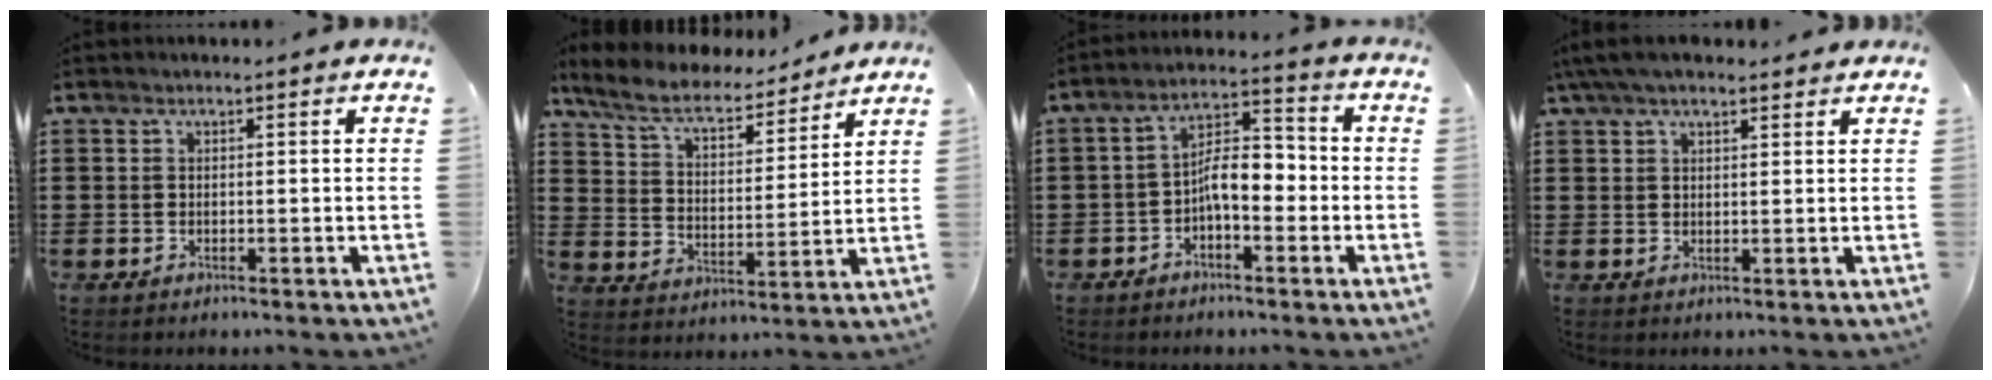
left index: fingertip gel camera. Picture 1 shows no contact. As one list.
[{"total": 7.5, "force": [6.4, 1.8, 3.6], "torque": [-0.096, -0.032, 0.108]}, {"total": 6.4, "force": [-2.2, 2.8, 5.3], "torque": [-0.109, 0.013, -0.048]}, {"total": 4.4, "force": [3.4, 1.3, 2.6], "torque": [-0.058, 0.003, 0.063]}]